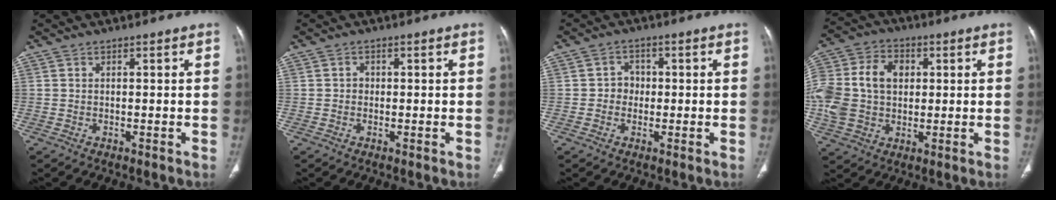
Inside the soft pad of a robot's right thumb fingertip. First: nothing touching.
{"total": 1.1, "force": [-0.1, 1.0, 0.4], "torque": [0.000, 0.004, -0.003]}
{"total": 3.0, "force": [-0.3, 2.8, 1.1], "torque": [0.005, 0.010, -0.011]}
{"total": 18.3, "force": [1.4, 13.7, 12.1], "torque": [-0.261, 0.021, 0.028]}